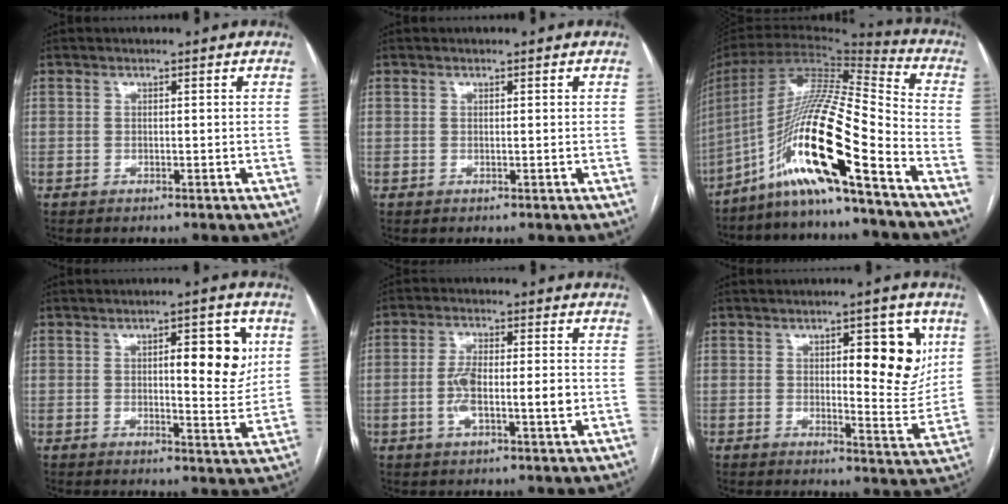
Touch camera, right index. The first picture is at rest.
{"total": 0.0}
{"total": 19.8, "force": [-11.4, 0.1, 16.2], "torque": [-0.332, -0.008, -0.217]}
{"total": 8.3, "force": [2.1, 2.2, 7.8], "torque": [-0.097, 0.002, 0.027]}
{"total": 7.8, "force": [-1.3, 2.1, 7.4], "torque": [-0.141, 0.011, -0.022]}
{"total": 10.1, "force": [3.2, 2.9, 9.1], "torque": [-0.110, -0.002, 0.043]}